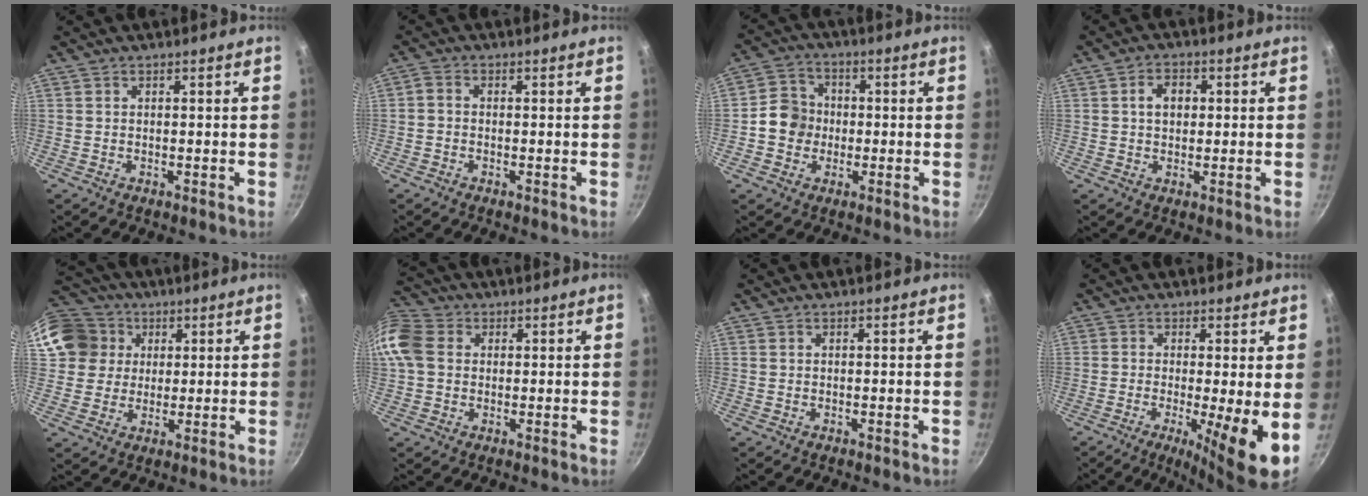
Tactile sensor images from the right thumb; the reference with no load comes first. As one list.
[{"total": 1.8, "force": [-0.7, 1.3, 1.1], "torque": [-0.029, 0.010, -0.021]}, {"total": 7.5, "force": [-0.9, 6.8, 3.1], "torque": [-0.022, 0.019, -0.032]}, {"total": 4.5, "force": [0.7, 3.4, 2.9], "torque": [-0.028, 0.008, 0.008]}, {"total": 14.4, "force": [4.4, 12.8, 4.7], "torque": [-0.085, 0.025, 0.079]}, {"total": 12.4, "force": [1.6, 10.2, 6.9], "torque": [-0.147, 0.025, 0.017]}, {"total": 0.0}, {"total": 9.3, "force": [-1.3, 1.3, 9.1], "torque": [-0.144, -0.013, -0.020]}]